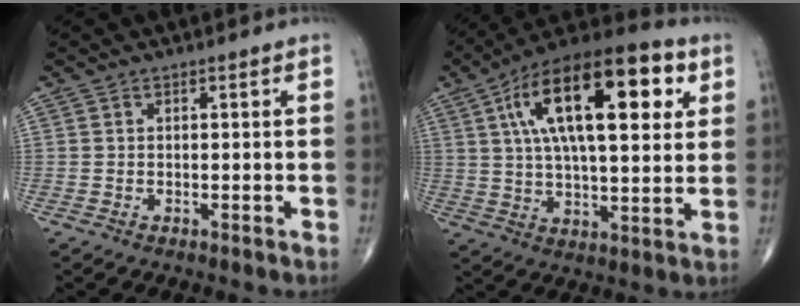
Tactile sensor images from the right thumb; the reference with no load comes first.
{"total": 24.5, "force": [8.1, 9.9, 20.9], "torque": [-0.334, 0.009, 0.121]}